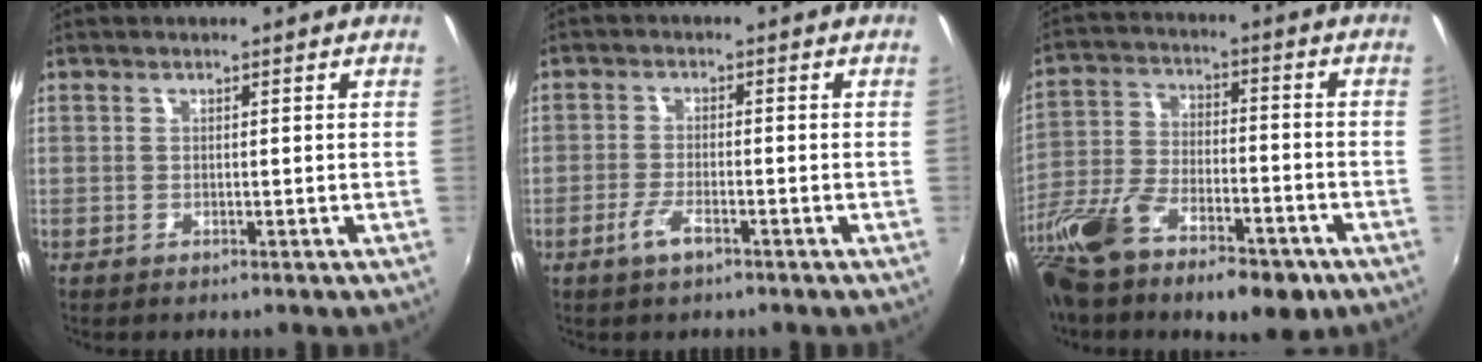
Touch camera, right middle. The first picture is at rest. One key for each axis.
{"total": 2.9, "fx": -1.6, "fy": 0.7, "fz": 2.4, "tx": -0.056, "ty": -0.004, "tz": -0.034}
{"total": 20.0, "fx": -13.3, "fy": 7.4, "fz": 13.0, "tx": -0.266, "ty": -0.052, "tz": -0.227}